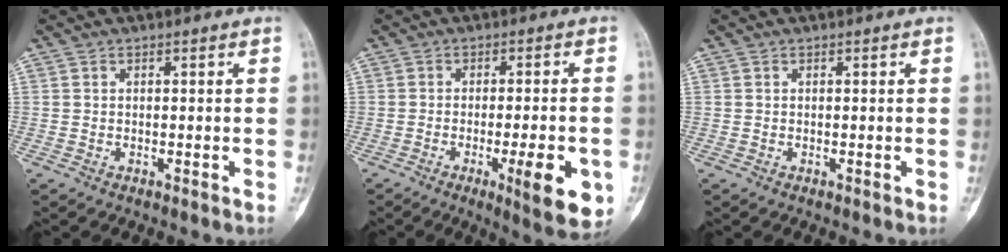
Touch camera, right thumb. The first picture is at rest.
{"total": 10.5, "force": [-3.6, 2.4, 9.6], "torque": [-0.122, -0.005, -0.044]}
{"total": 0.0}